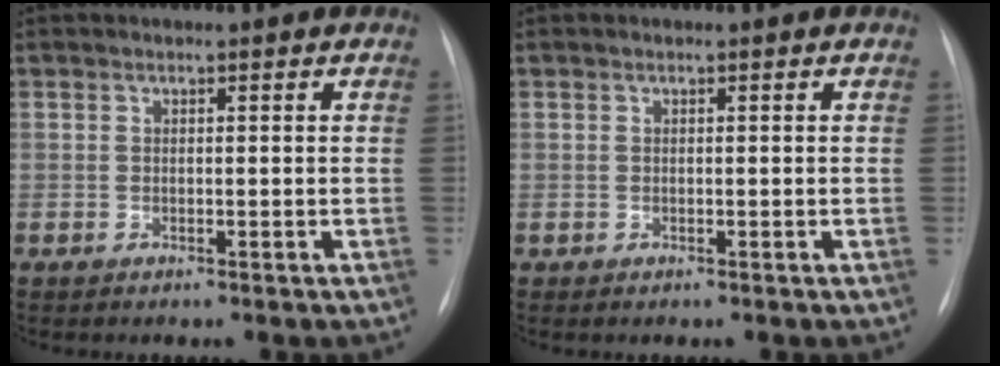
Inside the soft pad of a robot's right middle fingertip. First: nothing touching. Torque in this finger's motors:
{"motor_torque": [-0.46, -0.27, -0.03, 0.00]}